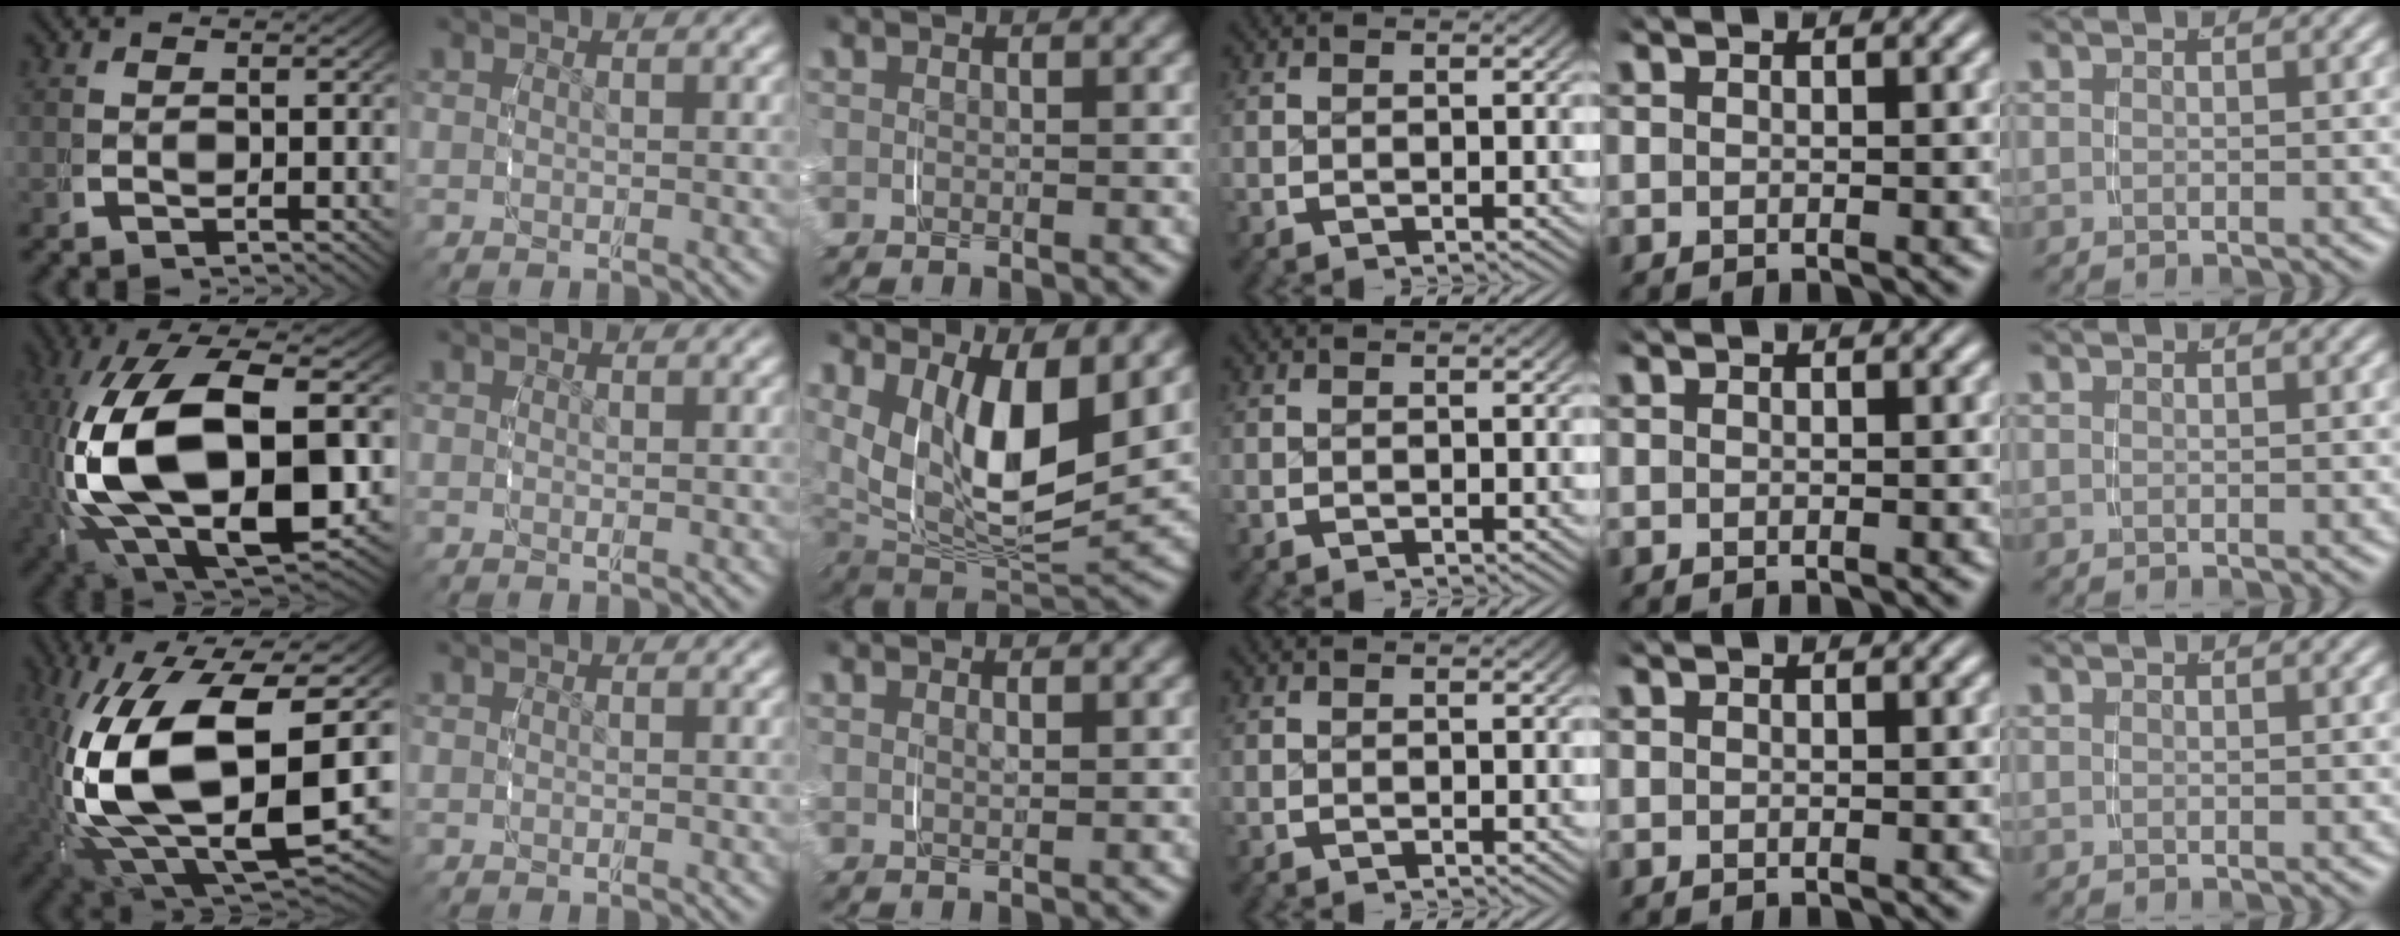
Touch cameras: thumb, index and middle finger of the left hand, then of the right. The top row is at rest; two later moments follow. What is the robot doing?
{"motion": "grasp_and_lifting", "object": "phone"}